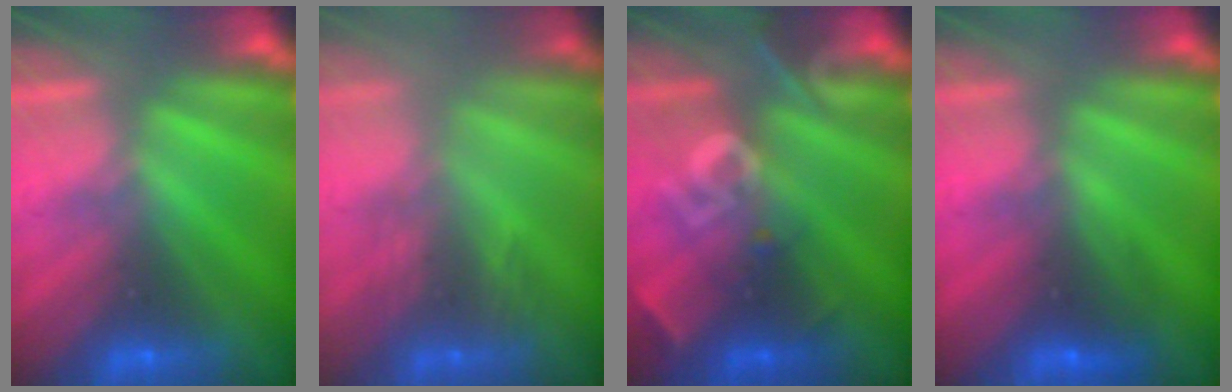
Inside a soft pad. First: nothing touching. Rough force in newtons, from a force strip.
{"total": 3.4}
{"total": 2.5}
{"total": 2.6}